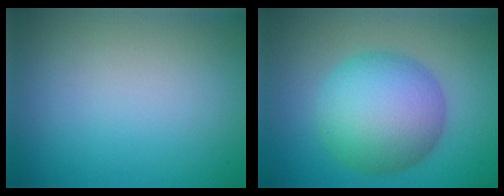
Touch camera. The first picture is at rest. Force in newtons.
{"total": 8.7, "press": 8.7, "slide": 0.1}